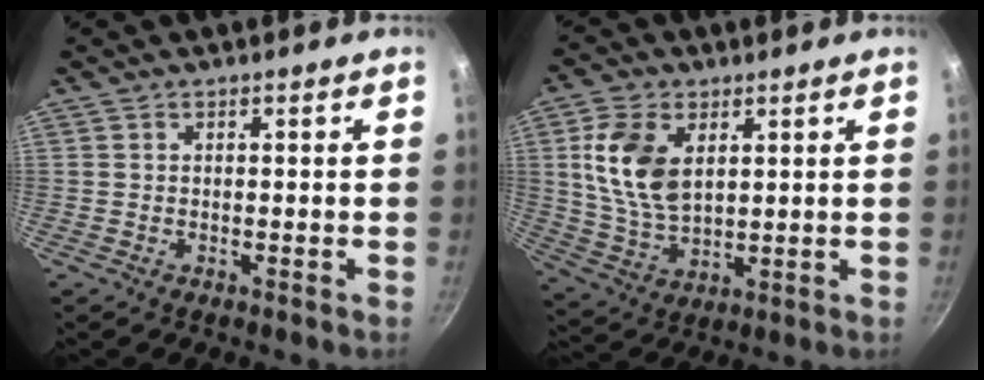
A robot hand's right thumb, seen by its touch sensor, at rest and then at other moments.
{"total": 12.1, "force": [3.4, 7.4, 9.0], "torque": [-0.168, -0.020, 0.074]}